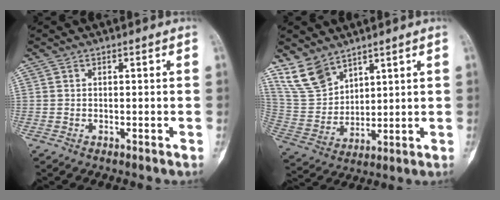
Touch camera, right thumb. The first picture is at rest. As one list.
[{"total": 9.7, "force": [7.4, 5.2, 3.5], "torque": [-0.063, -0.036, 0.170]}]